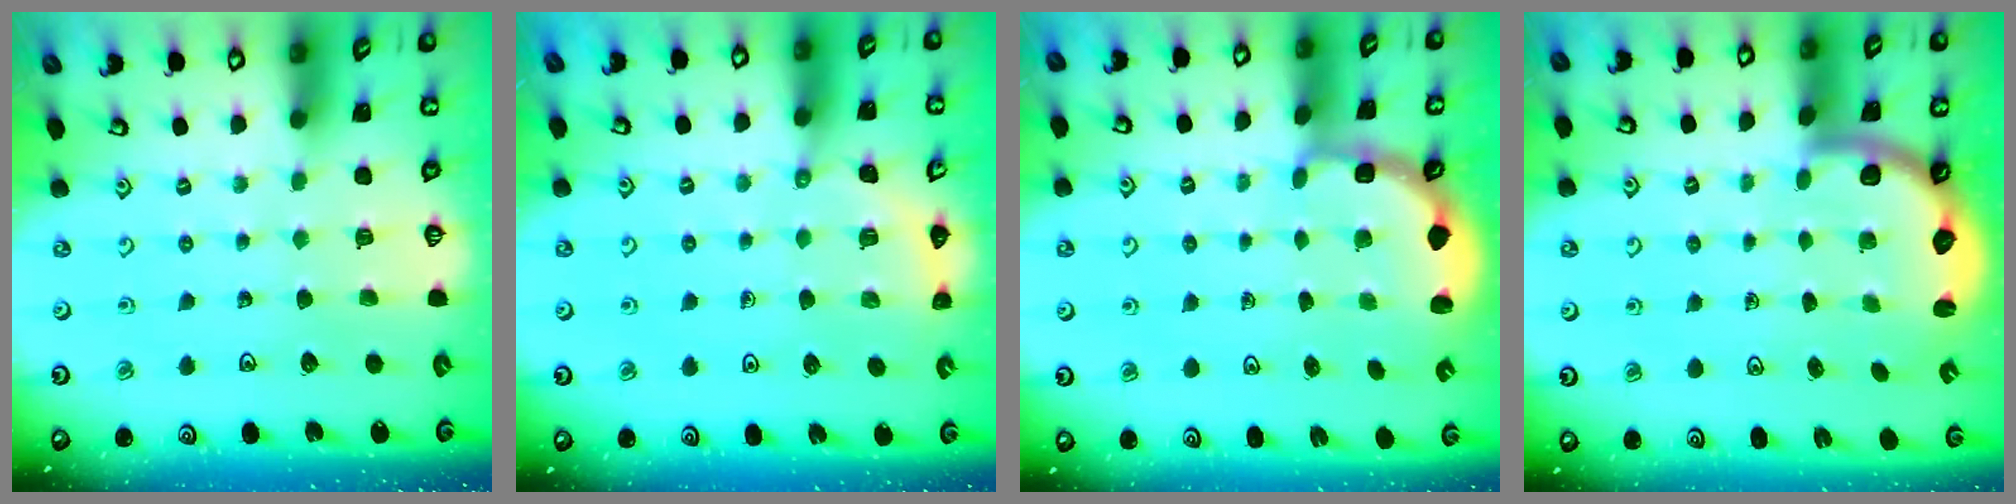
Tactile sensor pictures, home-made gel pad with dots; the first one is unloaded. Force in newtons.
{"total": 5.3, "press": 4.9, "slide": 1.9}
{"total": 2.8, "press": 2.4, "slide": 1.4}
{"total": 2.8, "press": 2.5, "slide": 1.3}